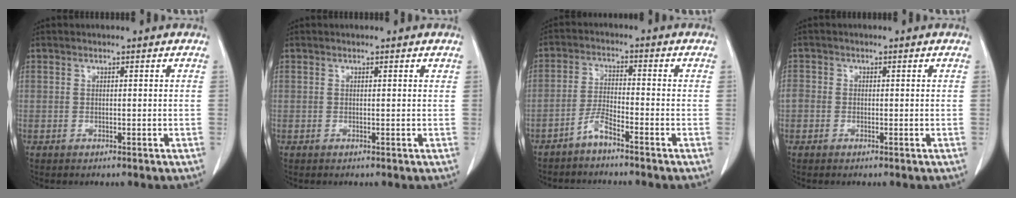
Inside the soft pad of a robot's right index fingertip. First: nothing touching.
{"total": 0.0}
{"total": 3.4, "force": [-2.8, 0.2, 1.8], "torque": [-0.040, 0.000, -0.059]}
{"total": 2.7, "force": [-0.3, 2.5, 1.0], "torque": [-0.025, 0.011, -0.007]}